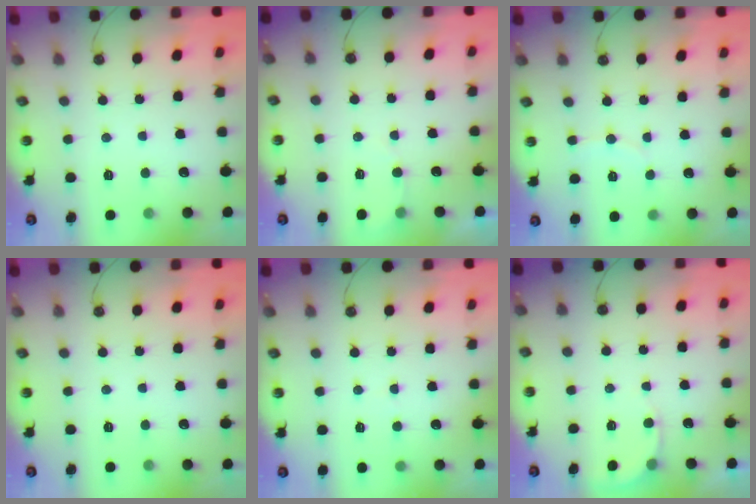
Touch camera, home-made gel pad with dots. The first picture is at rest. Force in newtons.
{"total": 3.0, "press": 3.0, "slide": 0.3}
{"total": 5.3, "press": 5.2, "slide": 1.1}
{"total": 0.0}
{"total": 2.8, "press": 2.6, "slide": 1.1}
{"total": 3.3, "press": 3.2, "slide": 0.2}